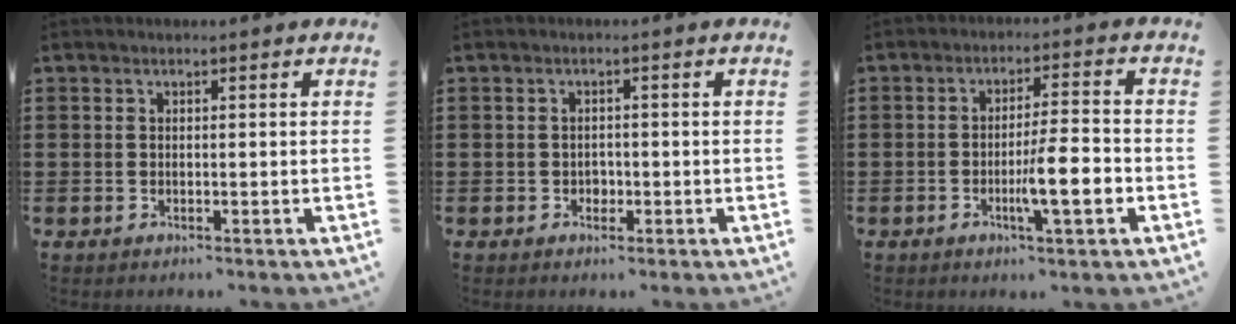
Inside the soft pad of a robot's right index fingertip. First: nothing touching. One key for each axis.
{"total": 1.2, "fx": -0.5, "fy": 1.0, "fz": 0.5, "tx": -0.013, "ty": 0.000, "tz": -0.010}
{"total": 7.6, "fx": -2.3, "fy": 0.9, "fz": 7.2, "tx": -0.124, "ty": -0.007, "tz": -0.040}